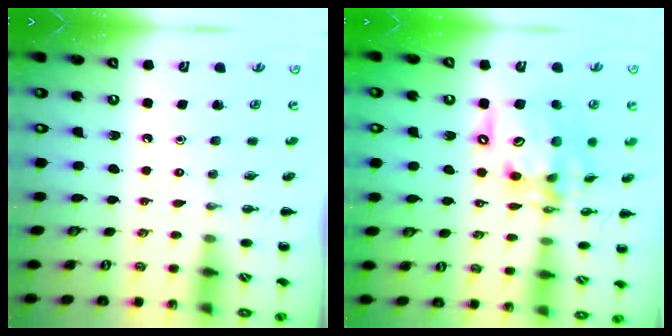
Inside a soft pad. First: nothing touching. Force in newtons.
{"total": 15.8, "press": 15.3, "slide": 4.0}